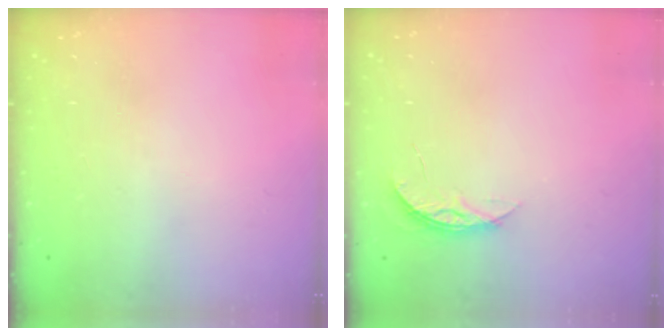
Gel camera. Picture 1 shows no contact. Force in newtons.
{"total": 4.5, "press": 4.5, "slide": 0.4}